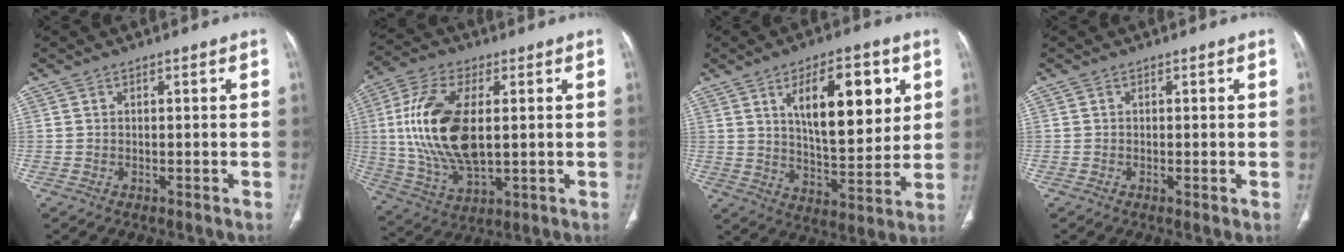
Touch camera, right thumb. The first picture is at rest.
{"total": 18.1, "force": [2.0, 9.0, 15.5], "torque": [-0.318, -0.009, 0.043]}
{"total": 16.9, "force": [6.1, 7.0, 14.1], "torque": [-0.175, -0.033, 0.103]}
{"total": 0.6, "force": [-0.1, 0.2, 0.6], "torque": [-0.014, -0.003, -0.003]}